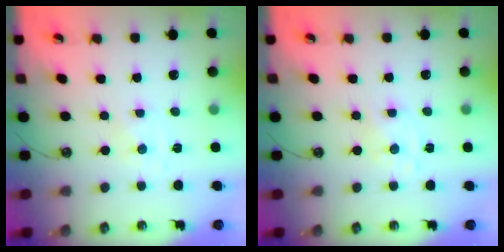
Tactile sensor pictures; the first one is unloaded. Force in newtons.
{"total": 1.5, "press": 1.5, "slide": 0.3}